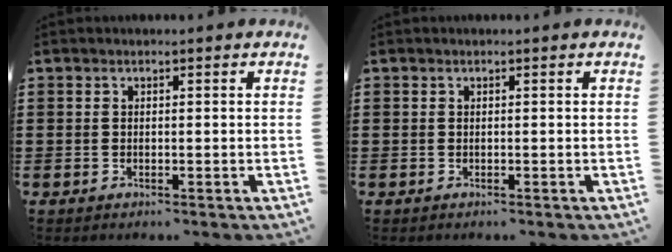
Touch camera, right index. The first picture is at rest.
{"total": 0.0}